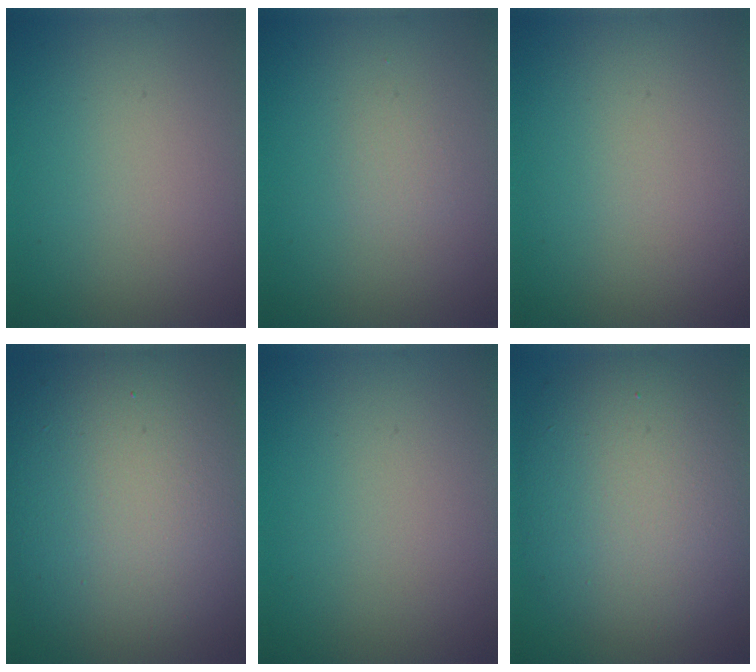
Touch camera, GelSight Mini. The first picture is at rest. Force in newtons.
{"total": 0.8, "press": 0.8, "slide": 0.0}
{"total": 0.0}
{"total": 16.3, "press": 16.3, "slide": 0.9}
{"total": 0.0}
{"total": 10.3, "press": 10.3, "slide": 0.5}